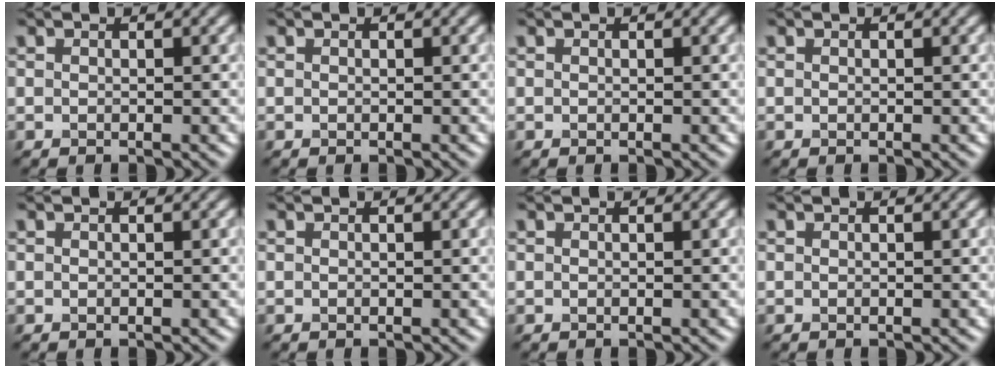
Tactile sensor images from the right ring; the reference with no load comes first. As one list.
[{"total": 0.0}, {"total": 0.0}, {"total": 0.0}, {"total": 0.0}, {"total": 0.0}, {"total": 0.0}, {"total": 0.0}]